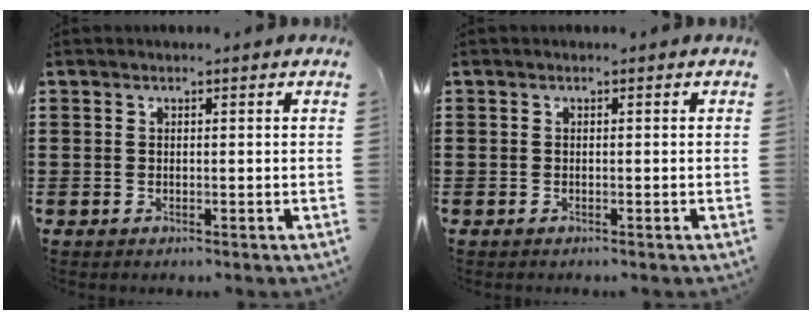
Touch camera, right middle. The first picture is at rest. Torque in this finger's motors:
{"motor_torque": [2.14, 0.00, -0.05, 0.01]}